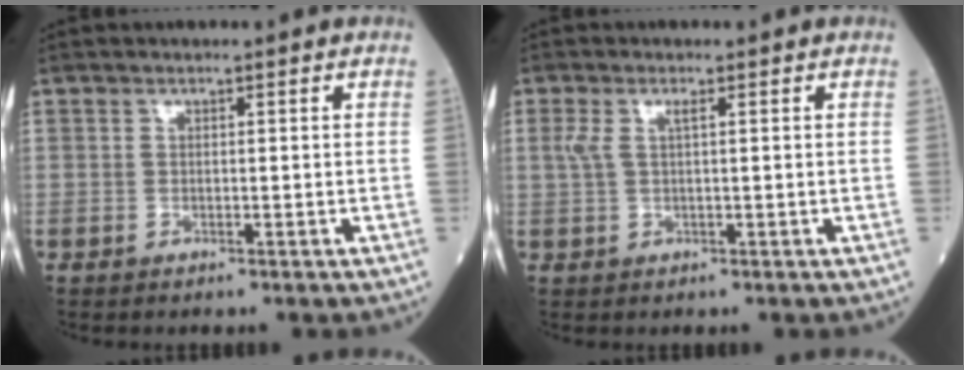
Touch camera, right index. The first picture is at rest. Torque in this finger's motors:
{"motor_torque": [0.19, 0.32, 0.19, 0.06]}